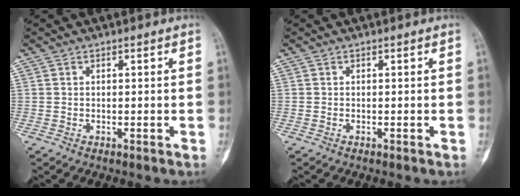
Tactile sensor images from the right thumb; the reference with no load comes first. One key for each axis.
{"total": 0.0}